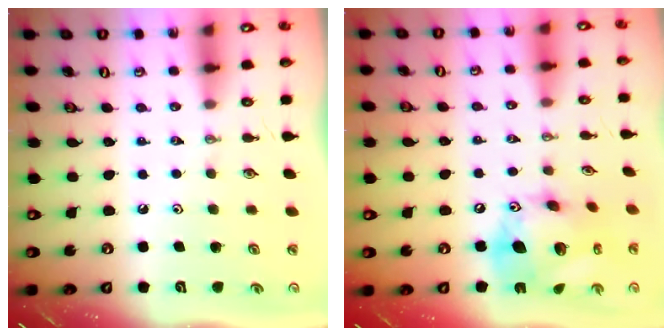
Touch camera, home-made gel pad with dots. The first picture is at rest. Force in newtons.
{"total": 18.3, "press": 18.2, "slide": 2.3}